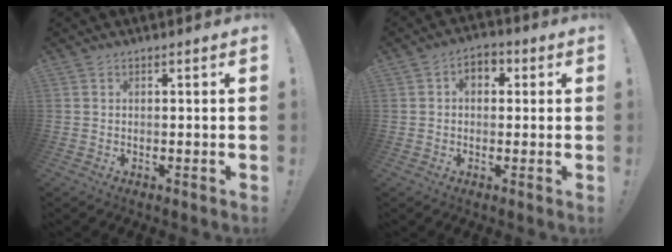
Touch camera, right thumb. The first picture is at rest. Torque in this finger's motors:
{"motor_torque": [0.19, 1.05, 0.19, -0.01, -0.01]}